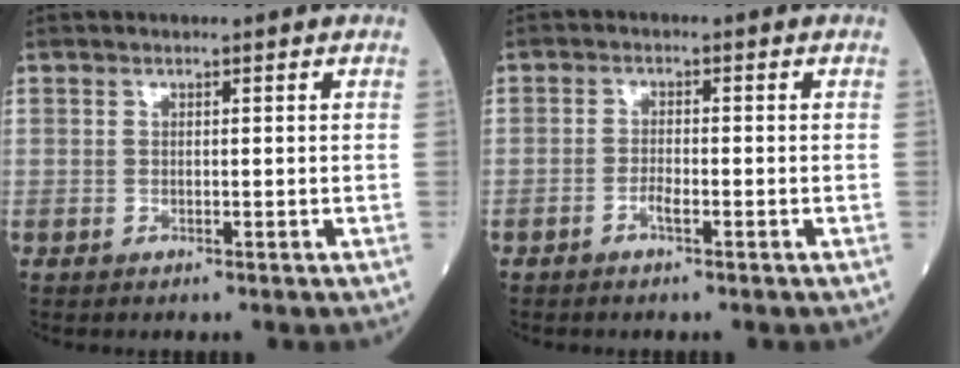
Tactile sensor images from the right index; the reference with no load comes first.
{"total": 1.7, "force": [-1.1, 0.3, 1.3], "torque": [-0.024, 0.002, -0.020]}